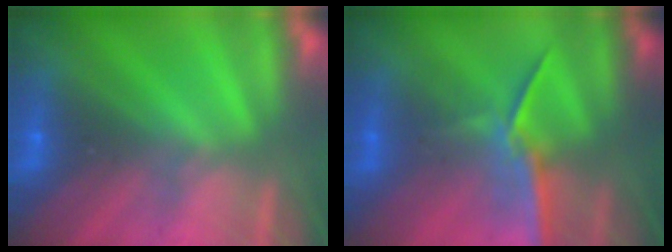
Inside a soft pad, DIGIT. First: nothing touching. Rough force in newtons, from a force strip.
{"total": 1.2}